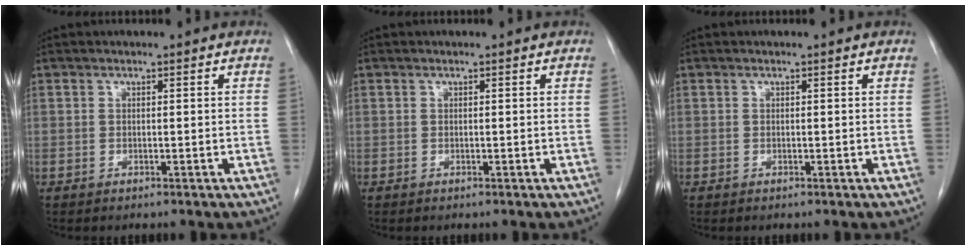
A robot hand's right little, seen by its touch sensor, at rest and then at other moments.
{"total": 0.0}
{"total": 0.0}